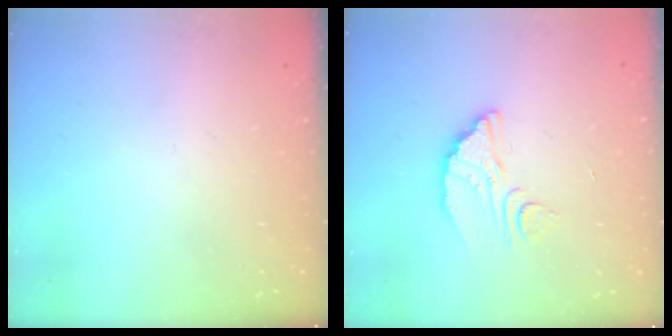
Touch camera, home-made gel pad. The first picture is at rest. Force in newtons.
{"total": 6.0, "press": 6.0, "slide": 0.6}